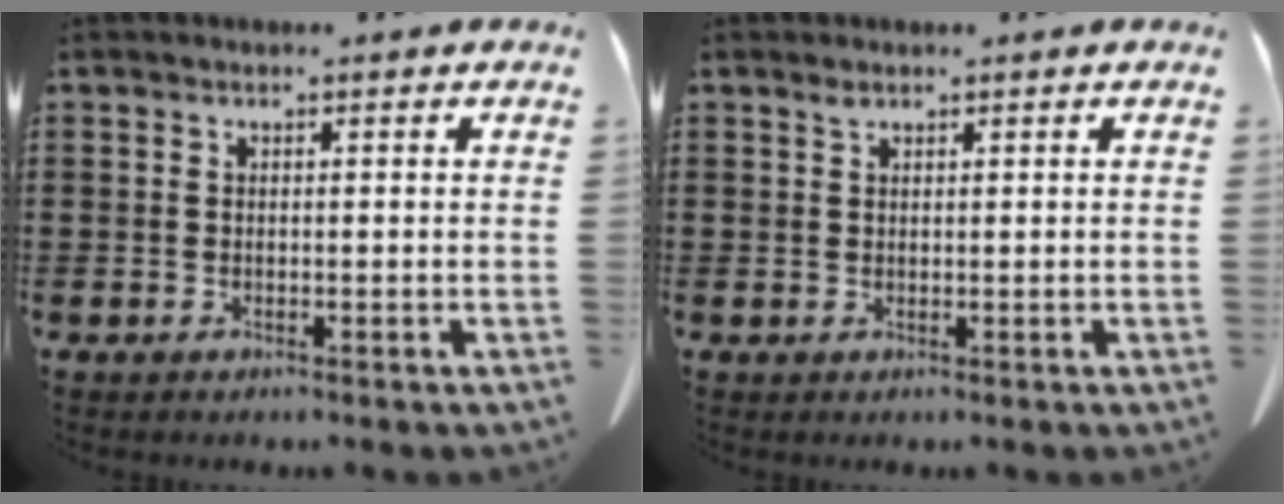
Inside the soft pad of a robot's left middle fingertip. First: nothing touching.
{"total": 0.7, "force": [0.5, 0.2, 0.3], "torque": [-0.009, -0.002, 0.012]}